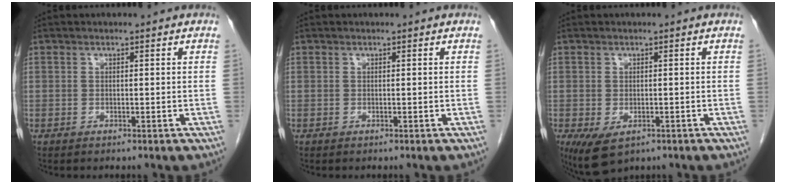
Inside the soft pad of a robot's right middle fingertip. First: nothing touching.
{"total": 0.0}
{"total": 5.1, "force": [-2.5, 2.9, 3.4], "torque": [-0.058, -0.011, -0.032]}